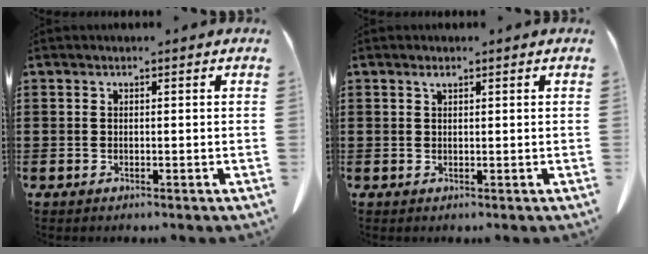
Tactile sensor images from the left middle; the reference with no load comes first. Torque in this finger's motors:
{"motor_torque": [1.11, 1.02, 0.07, 0.02]}